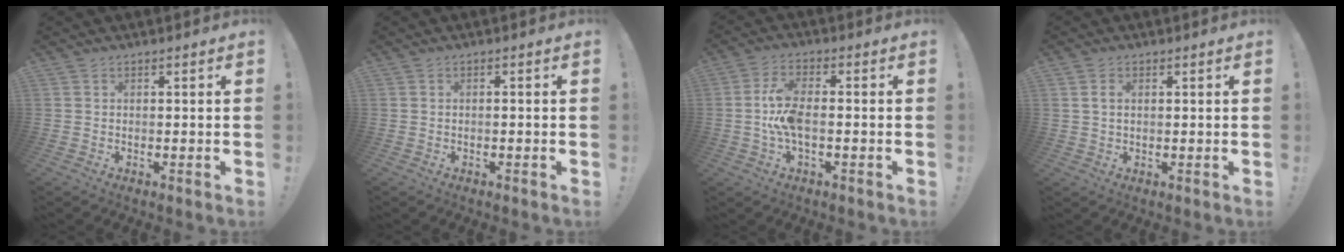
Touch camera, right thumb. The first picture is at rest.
{"total": 0.7, "force": [-0.5, -0.2, 0.4], "torque": [-0.006, -0.001, -0.010]}
{"total": 8.6, "force": [-1.3, 3.4, 7.8], "torque": [-0.158, 0.004, -0.021]}
{"total": 2.3, "force": [0.8, 1.4, 1.7], "torque": [-0.029, 0.003, 0.014]}